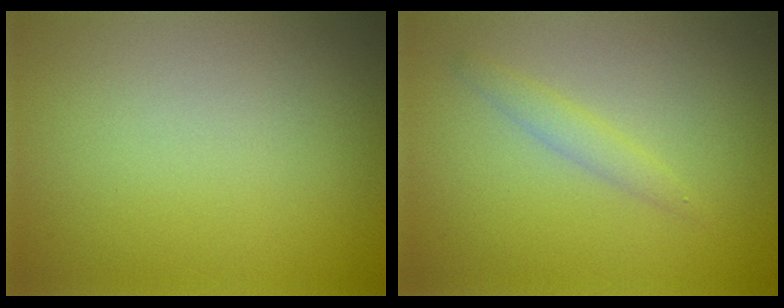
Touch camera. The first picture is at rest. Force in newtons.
{"total": 1.3, "press": 1.3, "slide": 0.0}